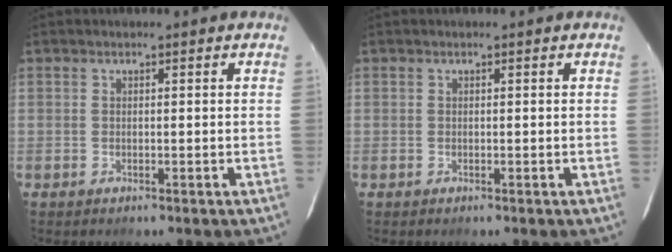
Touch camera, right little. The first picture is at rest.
{"total": 0.0}